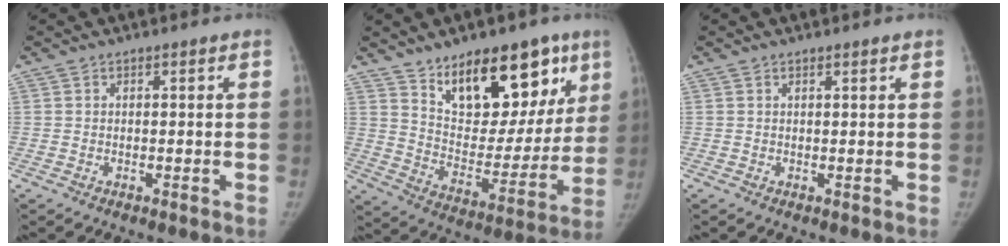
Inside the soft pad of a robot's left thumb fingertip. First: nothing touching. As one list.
[{"total": 21.0, "force": [12.5, 10.8, 13.0], "torque": [-0.125, -0.065, 0.204]}, {"total": 0.7, "force": [0.6, -0.1, 0.4], "torque": [-0.012, -0.004, 0.012]}]